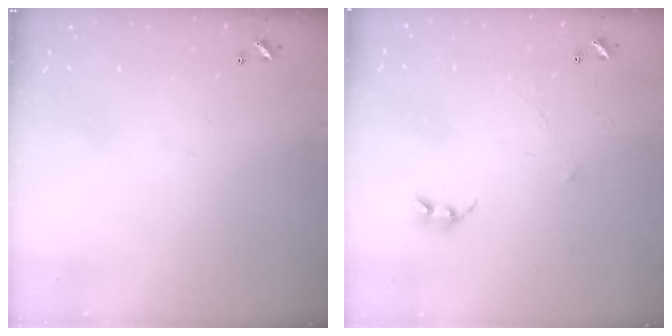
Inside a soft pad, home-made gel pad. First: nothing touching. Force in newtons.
{"total": 0.9, "press": 0.8, "slide": 0.5}